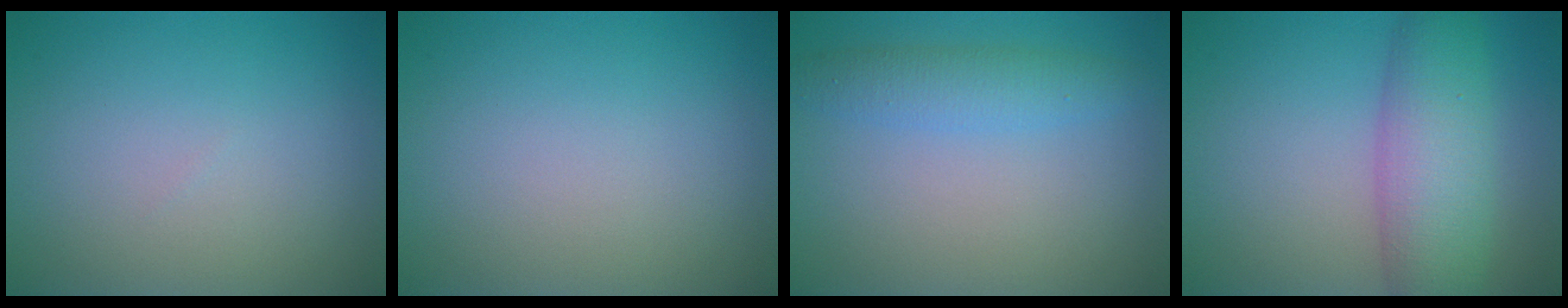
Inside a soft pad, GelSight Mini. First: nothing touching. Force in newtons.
{"total": 0.0}
{"total": 2.8, "press": 2.8, "slide": 0.0}
{"total": 6.7, "press": 6.7, "slide": 0.2}